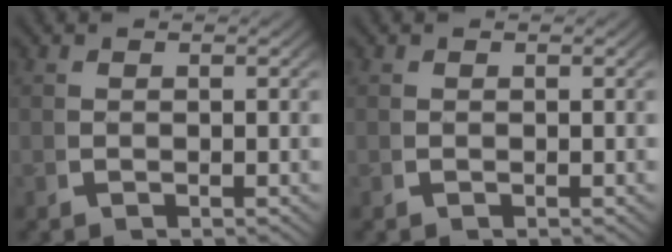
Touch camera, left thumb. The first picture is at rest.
{"total": 0.0}